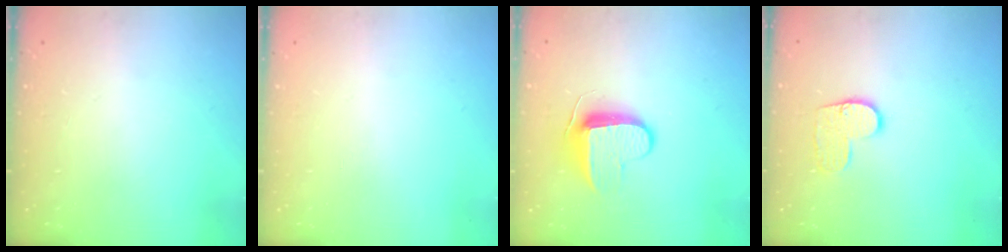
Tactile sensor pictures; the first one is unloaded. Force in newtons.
{"total": 0.0}
{"total": 9.1, "press": 9.1, "slide": 1.0}
{"total": 8.4, "press": 8.4, "slide": 0.3}